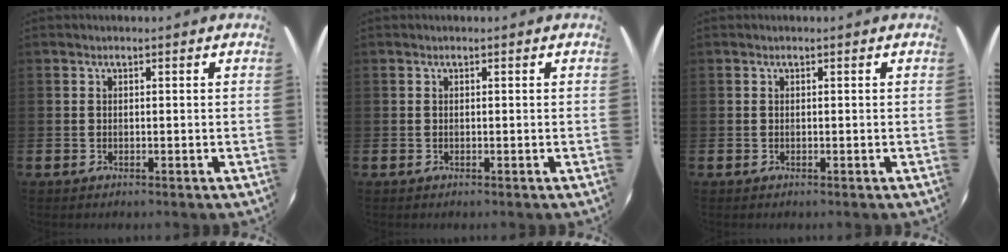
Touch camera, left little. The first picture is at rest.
{"total": 0.0}
{"total": 0.0}